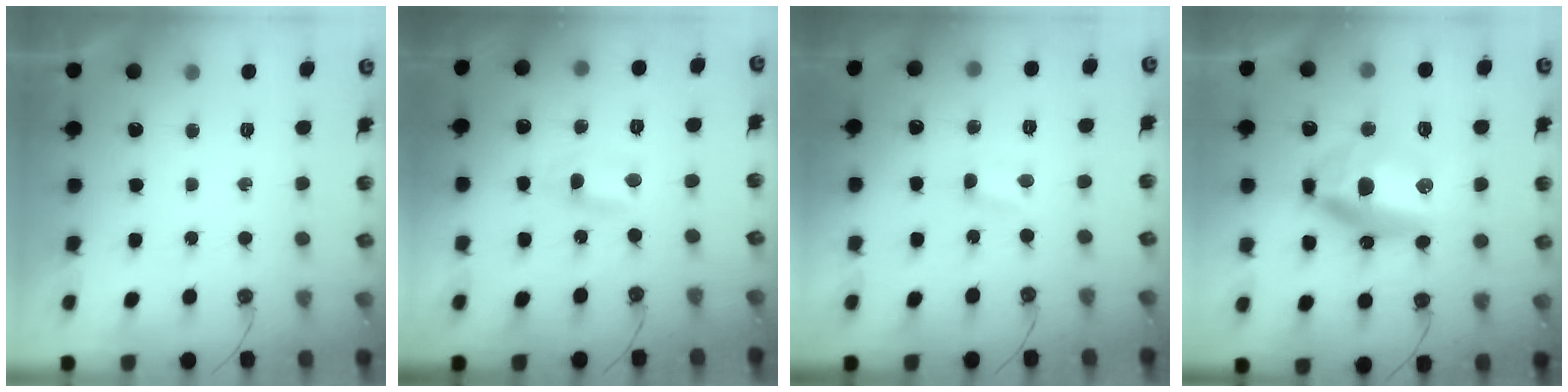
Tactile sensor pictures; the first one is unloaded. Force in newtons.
{"total": 1.1, "press": 0.8, "slide": 0.6}
{"total": 1.3, "press": 1.3, "slide": 0.2}
{"total": 14.6, "press": 14.4, "slide": 1.9}